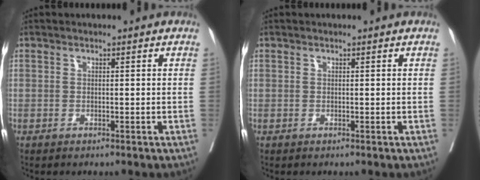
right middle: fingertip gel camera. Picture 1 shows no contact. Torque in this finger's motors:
{"motor_torque": [-0.94, 0.38, -0.32, -0.12]}